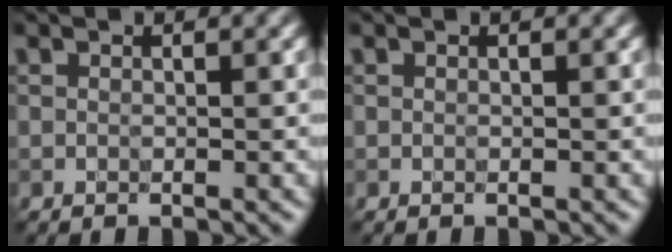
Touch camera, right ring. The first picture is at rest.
{"total": 0.0}